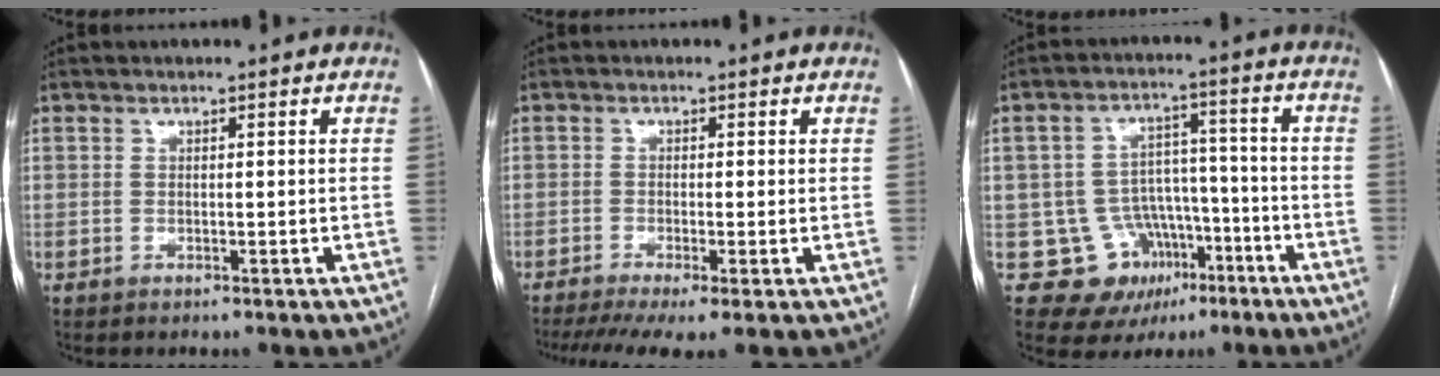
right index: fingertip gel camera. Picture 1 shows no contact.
{"total": 6.7, "force": [-4.2, 0.9, 5.1], "torque": [-0.086, -0.009, -0.070]}
{"total": 9.9, "force": [-4.0, 8.8, 2.4], "torque": [-0.028, 0.038, -0.046]}